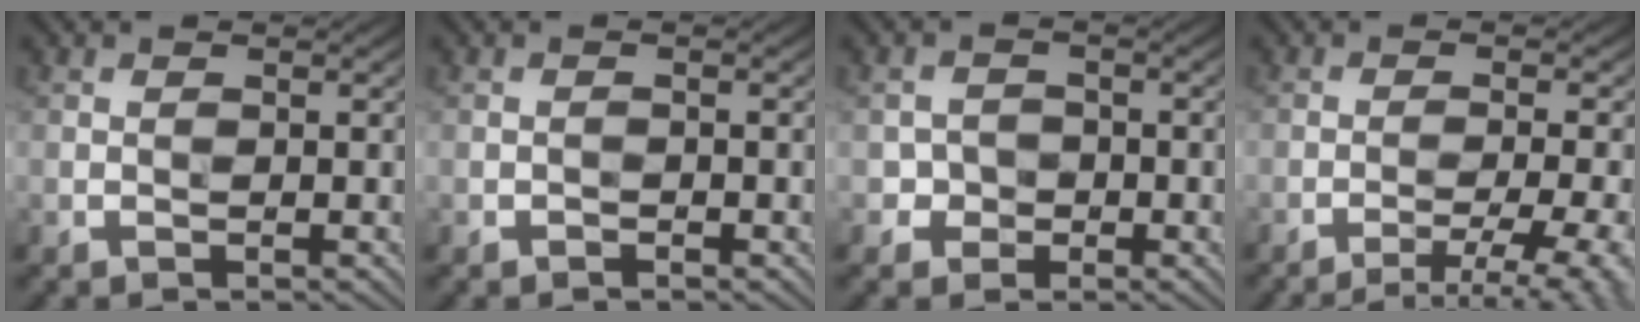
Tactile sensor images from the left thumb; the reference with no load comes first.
{"total": 0.5, "force": [-0.5, 0.1, 0.1], "torque": [-0.002, 0.004, -0.009]}
{"total": 2.2, "force": [-0.9, 2.0, 0.4], "torque": [0.002, 0.005, -0.022]}
{"total": 6.4, "force": [-4.2, 1.0, 4.7], "torque": [-0.074, 0.008, -0.057]}